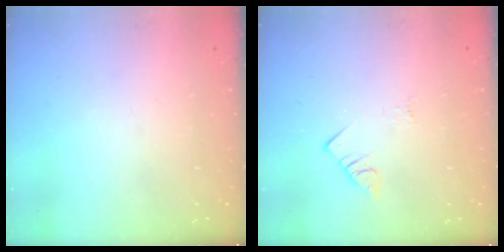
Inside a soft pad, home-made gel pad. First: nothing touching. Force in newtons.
{"total": 3.1, "press": 3.1, "slide": 0.4}